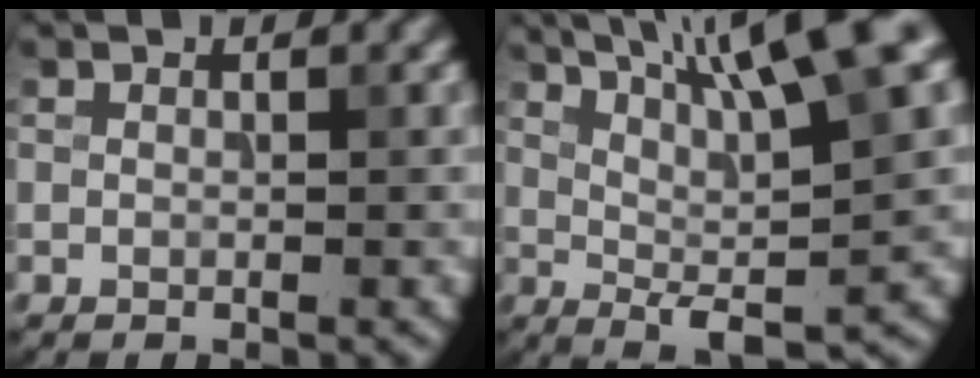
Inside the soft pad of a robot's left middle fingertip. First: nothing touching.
{"total": 12.1, "force": [5.3, 2.5, 10.7], "torque": [-0.147, 0.020, 0.086]}